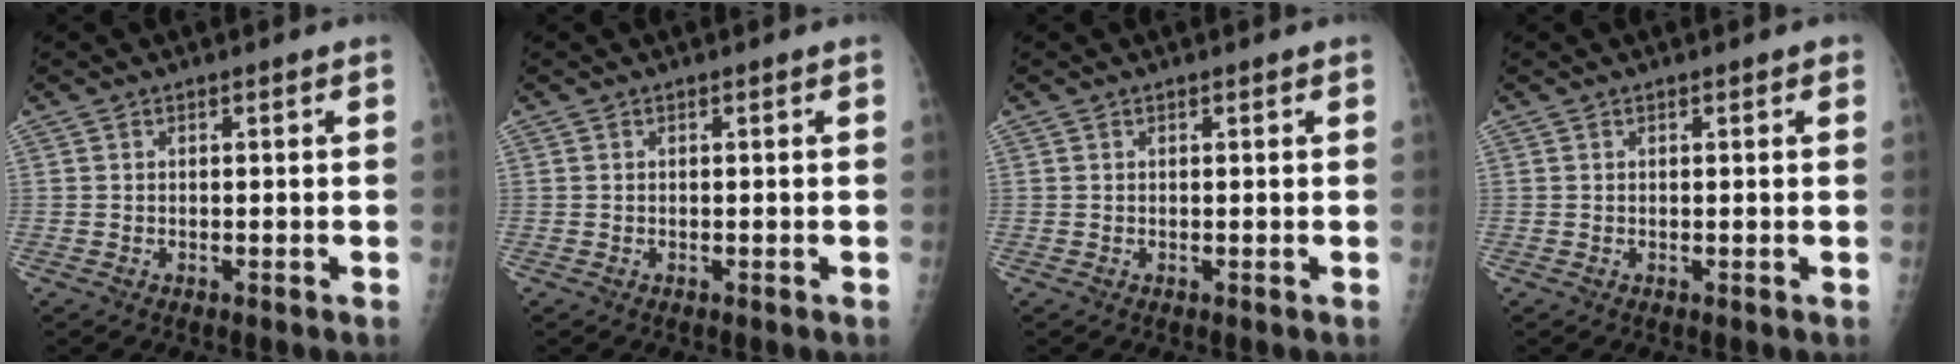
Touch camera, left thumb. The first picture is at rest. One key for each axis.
{"total": 0.0}
{"total": 0.0}
{"total": 0.6, "fx": 0.4, "fy": 0.3, "fz": 0.4, "tx": 0.001, "ty": -0.001, "tz": 0.002}